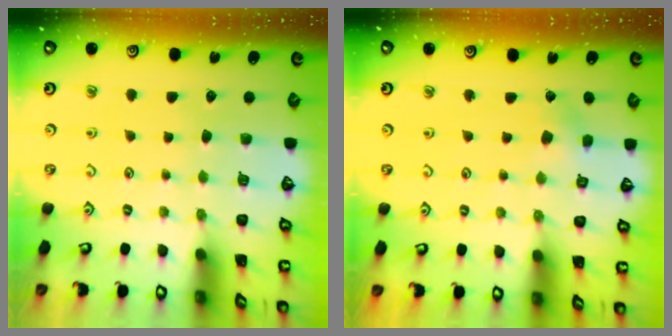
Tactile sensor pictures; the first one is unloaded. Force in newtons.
{"total": 3.0, "press": 3.0, "slide": 0.4}